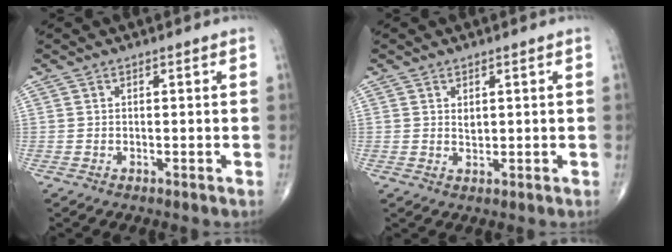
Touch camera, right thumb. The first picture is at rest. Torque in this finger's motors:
{"motor_torque": [0.63, 0.60, 0.37, -0.23, 0.00]}